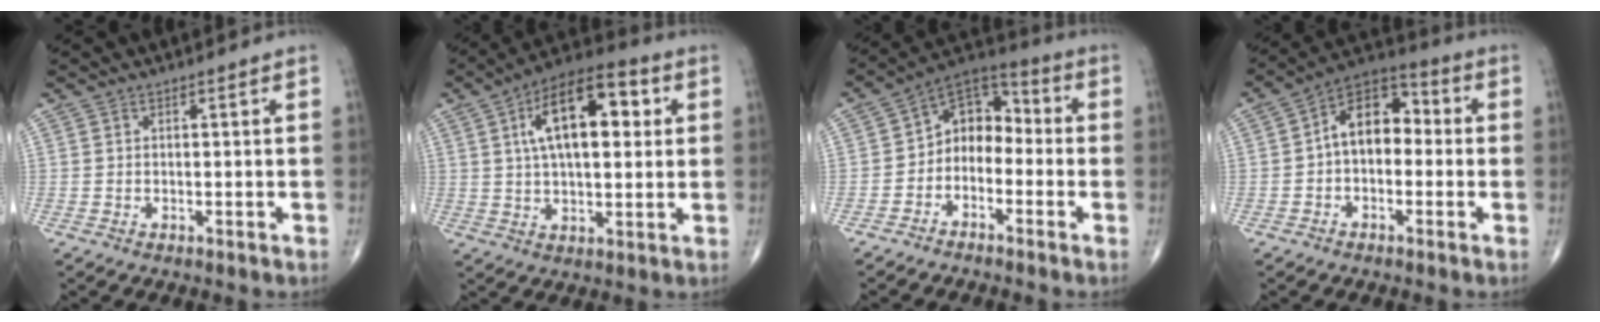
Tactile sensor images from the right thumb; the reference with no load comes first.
{"total": 16.7, "force": [4.3, 7.9, 14.1], "torque": [-0.209, 0.014, 0.064]}
{"total": 9.1, "force": [-2.3, 6.8, 5.6], "torque": [-0.058, 0.055, -0.060]}
{"total": 10.8, "force": [-0.2, 7.1, 8.2], "torque": [-0.103, 0.039, -0.020]}